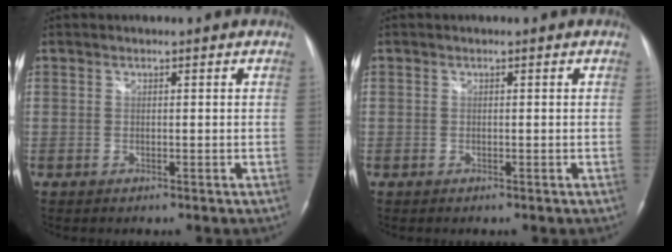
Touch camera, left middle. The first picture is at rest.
{"total": 0.0}